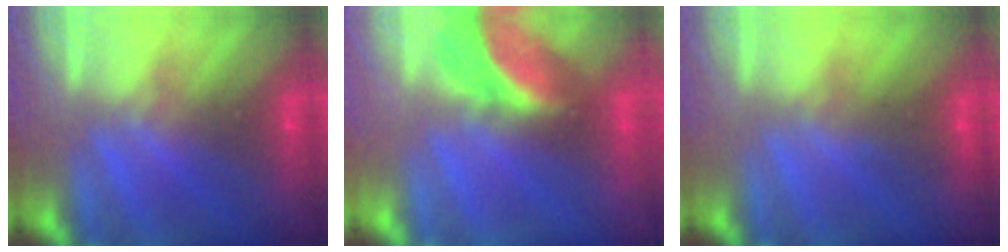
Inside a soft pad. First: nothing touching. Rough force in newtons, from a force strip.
{"total": 2.8}
{"total": 2.9}